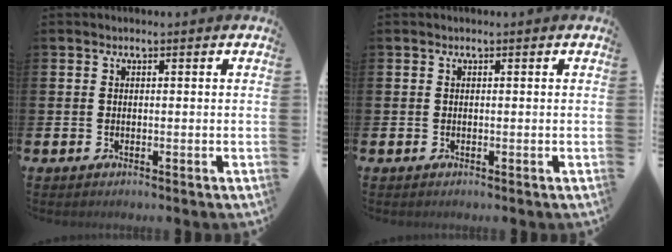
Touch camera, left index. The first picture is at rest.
{"total": 0.0}